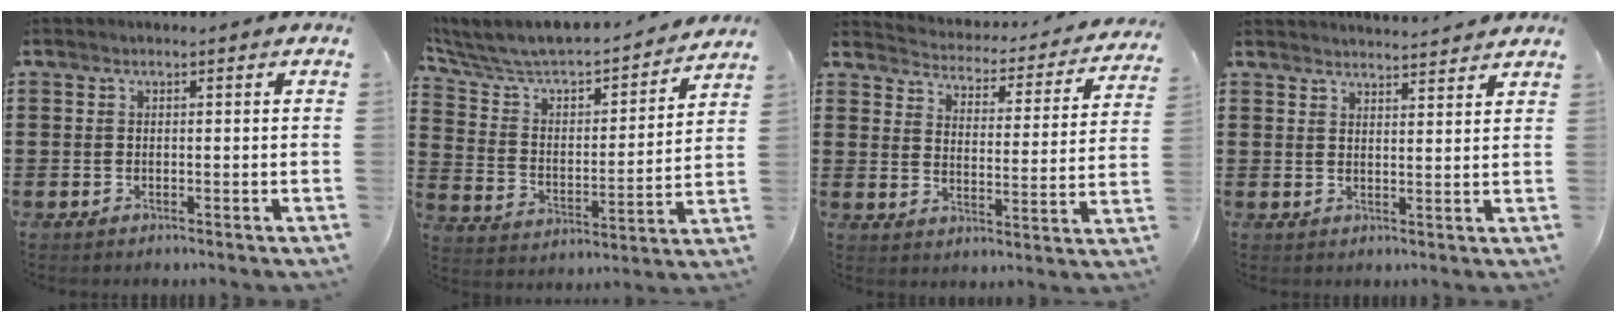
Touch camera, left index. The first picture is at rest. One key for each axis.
{"total": 5.6, "fx": 5.2, "fy": 1.5, "fz": 1.4, "tx": -0.059, "ty": -0.050, "tz": 0.082}
{"total": 3.1, "fx": 3.1, "fy": 0.2, "fz": 0.0, "tx": -0.024, "ty": -0.032, "tz": 0.045}
{"total": 2.8, "fx": 2.7, "fy": -0.4, "fz": 0.0, "tx": -0.008, "ty": -0.013, "tz": 0.051}